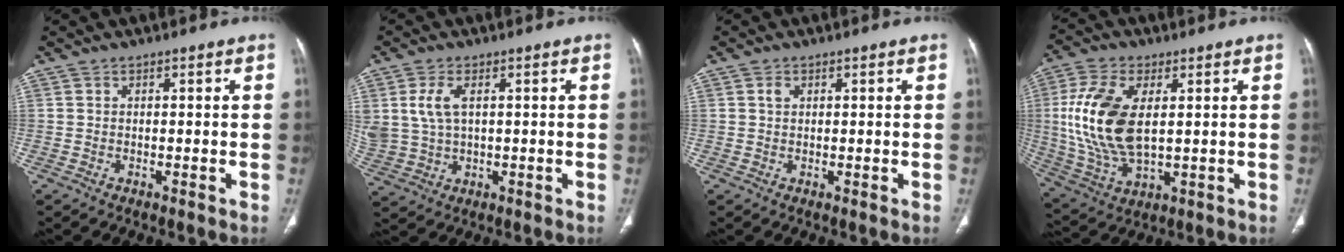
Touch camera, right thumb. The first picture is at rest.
{"total": 6.8, "force": [1.8, 4.1, 5.2], "torque": [-0.118, -0.001, 0.042]}
{"total": 1.1, "force": [0.5, 0.8, 0.6], "torque": [-0.010, 0.001, 0.009]}
{"total": 16.2, "force": [2.1, 8.6, 13.6], "torque": [-0.286, -0.011, 0.046]}